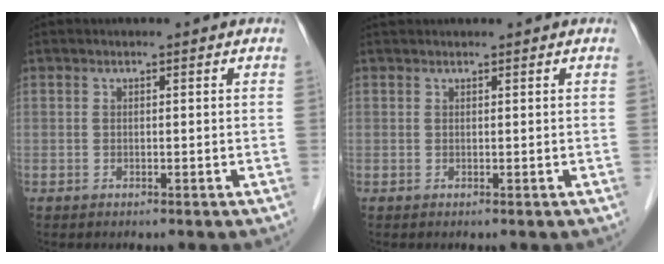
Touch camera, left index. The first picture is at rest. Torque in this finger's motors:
{"motor_torque": [0.12, -0.01, 0.02, 0.00]}